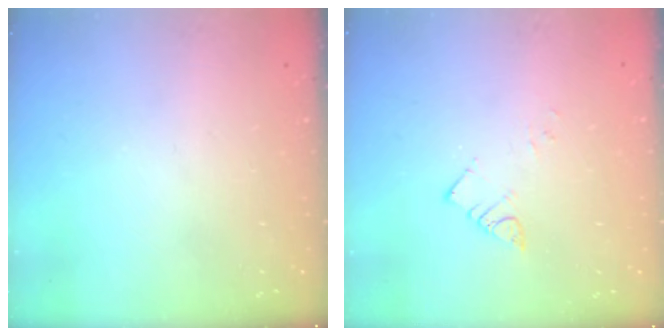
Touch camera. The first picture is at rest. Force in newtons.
{"total": 4.4, "press": 4.4, "slide": 0.1}